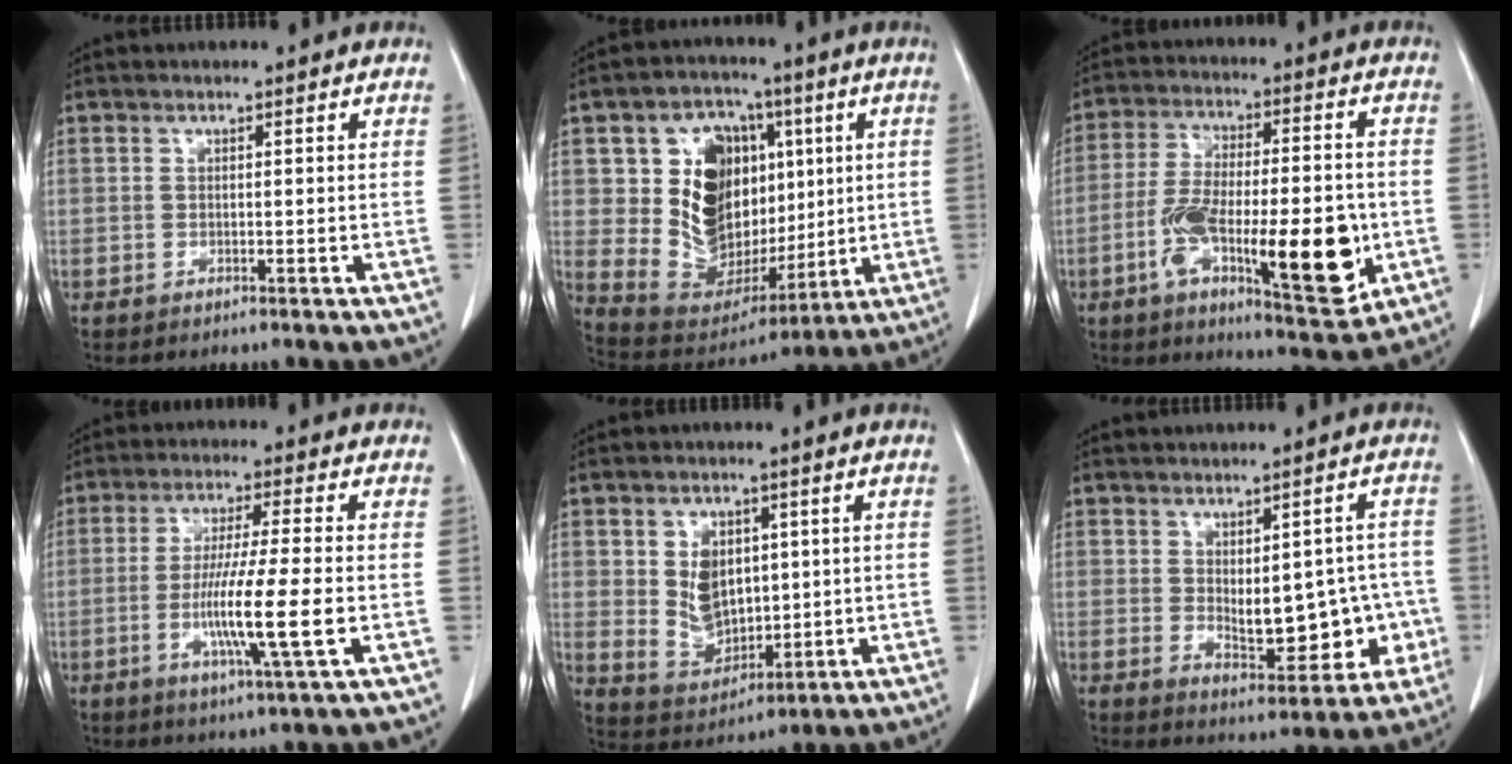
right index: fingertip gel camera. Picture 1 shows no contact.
{"total": 17.1, "force": [3.0, 12.8, 10.9], "torque": [-0.189, 0.043, 0.076]}
{"total": 19.4, "force": [-5.1, 5.2, 18.0], "torque": [-0.285, 0.001, -0.070]}
{"total": 10.9, "force": [-2.5, -0.3, 10.6], "torque": [-0.197, -0.017, -0.048]}
{"total": 8.7, "force": [1.5, 6.2, 6.0], "torque": [-0.118, 0.006, 0.048]}
{"total": 11.1, "force": [-0.9, 5.3, 9.7], "torque": [-0.119, 0.015, 0.010]}